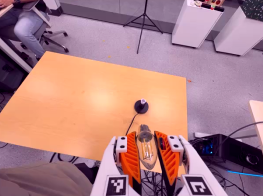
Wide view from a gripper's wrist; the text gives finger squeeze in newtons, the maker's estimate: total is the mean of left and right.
{"total": 19.9, "left": 21.4, "right": 18.5}